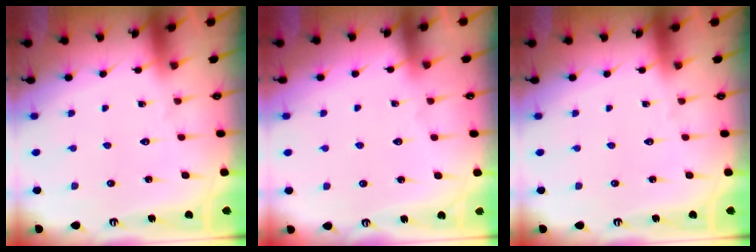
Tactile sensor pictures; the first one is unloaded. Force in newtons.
{"total": 2.9, "press": 2.9, "slide": 0.4}
{"total": 0.0}